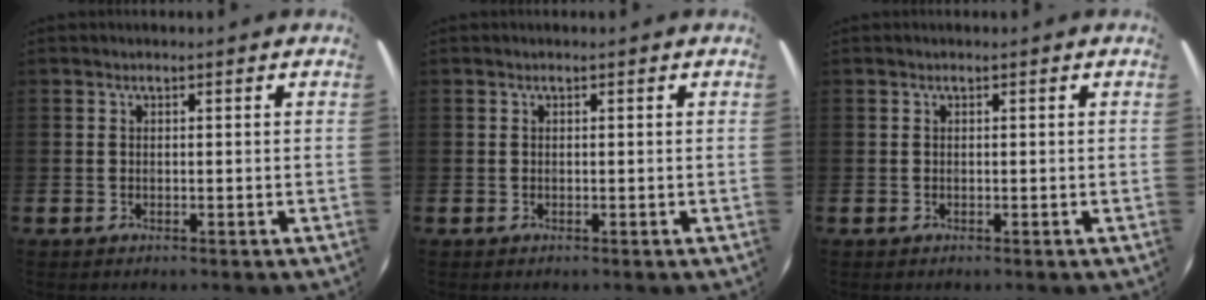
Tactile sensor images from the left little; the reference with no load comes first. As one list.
[{"total": 0.0}, {"total": 0.0}]